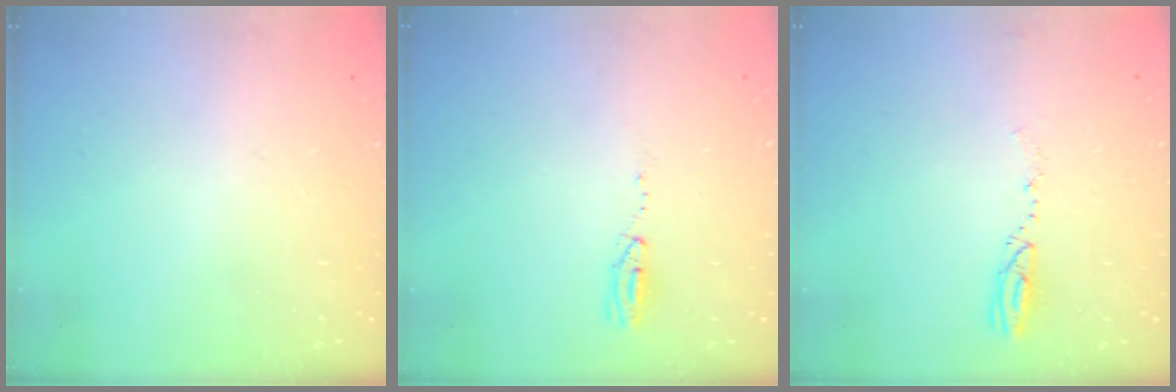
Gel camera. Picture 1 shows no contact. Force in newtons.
{"total": 14.6, "press": 5.0, "slide": 13.7}
{"total": 3.3, "press": 3.2, "slide": 0.5}